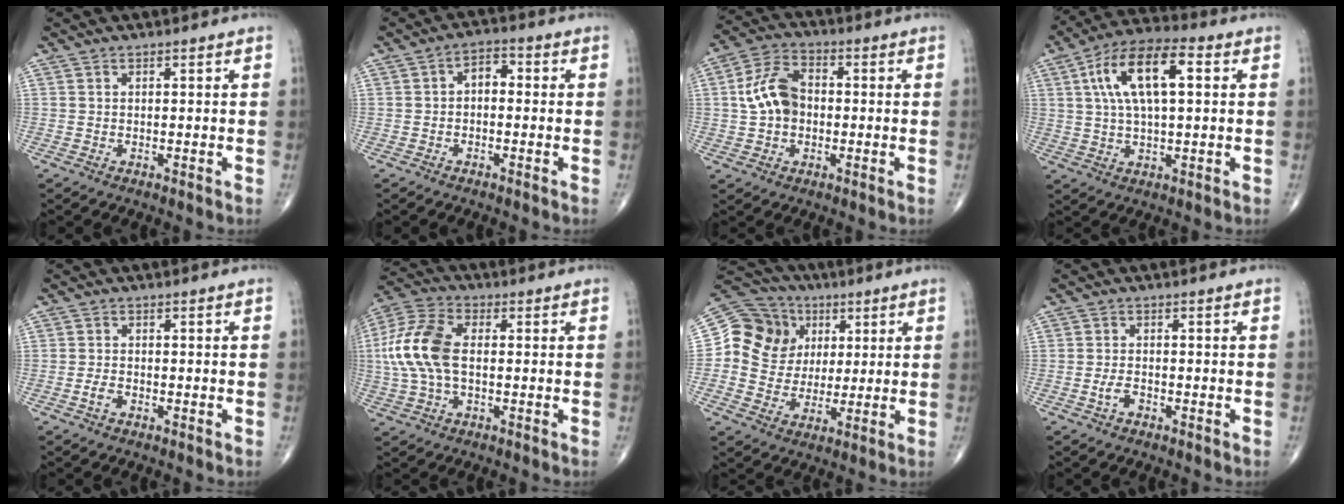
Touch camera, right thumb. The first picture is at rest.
{"total": 3.8, "force": [-0.3, 2.5, 2.9], "torque": [-0.028, 0.018, -0.017]}
{"total": 9.3, "force": [0.0, 6.5, 6.6], "torque": [-0.114, 0.025, -0.011]}
{"total": 14.2, "force": [3.4, 5.9, 12.5], "torque": [-0.226, 0.023, 0.055]}
{"total": 2.3, "force": [-1.0, 1.3, 1.6], "torque": [-0.035, 0.009, -0.021]}
{"total": 12.9, "force": [0.3, 7.3, 10.6], "torque": [-0.240, 0.025, -0.001]}
{"total": 14.1, "force": [3.3, 13.0, 4.3], "torque": [-0.045, 0.019, 0.057]}
{"total": 2.2, "force": [-1.0, 1.2, 1.5], "torque": [-0.035, 0.009, -0.020]}